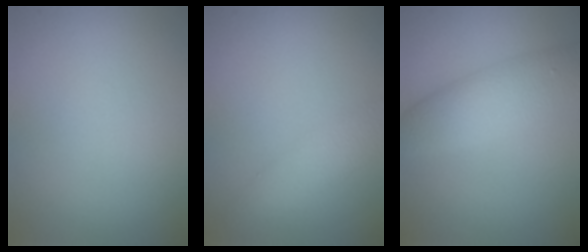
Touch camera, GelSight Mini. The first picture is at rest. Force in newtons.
{"total": 3.1, "press": 3.1, "slide": 0.1}
{"total": 4.9, "press": 4.9, "slide": 0.1}